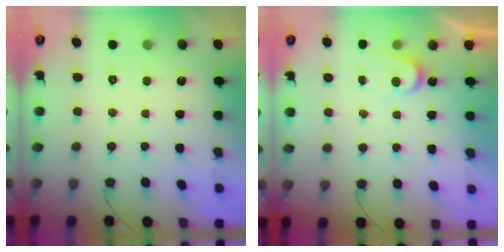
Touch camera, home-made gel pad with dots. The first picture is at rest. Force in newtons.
{"total": 3.4, "press": 3.3, "slide": 0.3}